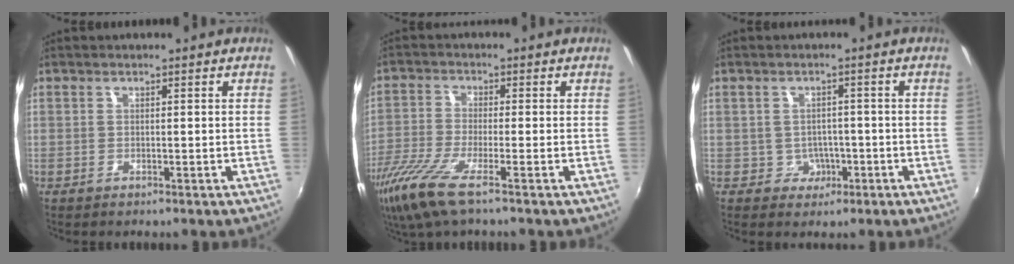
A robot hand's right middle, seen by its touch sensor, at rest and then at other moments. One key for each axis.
{"total": 9.3, "fx": -6.1, "fy": 1.1, "fz": 7.0, "tx": -0.166, "ty": -0.030, "tz": -0.123}
{"total": 3.4, "fx": -1.1, "fy": 3.2, "fz": 0.3, "tx": -0.011, "ty": 0.008, "tz": -0.010}